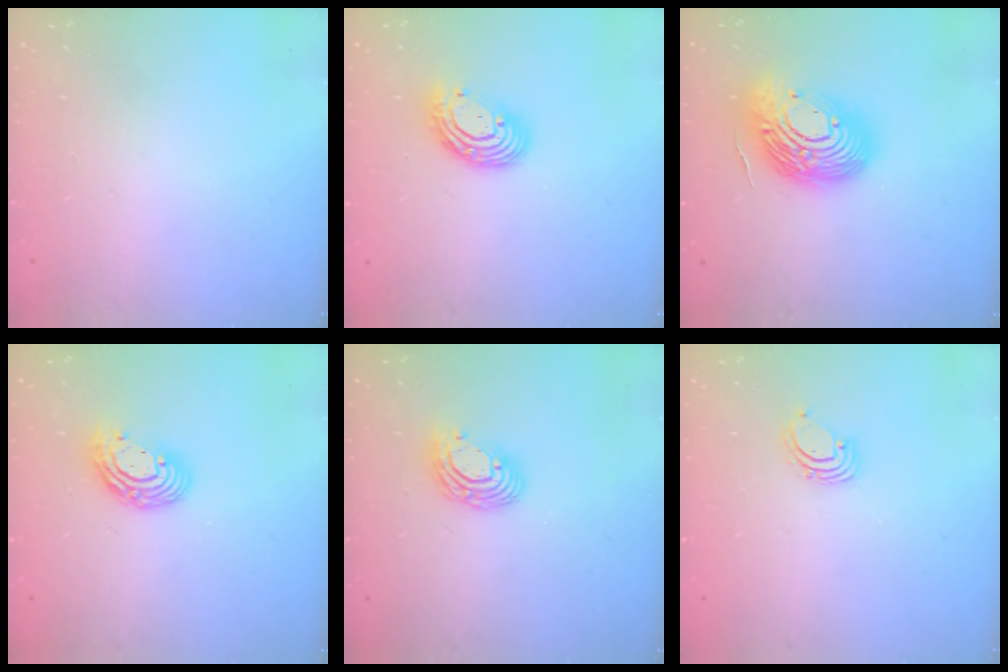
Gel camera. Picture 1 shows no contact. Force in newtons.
{"total": 10.5, "press": 10.4, "slide": 1.1}
{"total": 20.0, "press": 20.0, "slide": 1.6}
{"total": 9.9, "press": 9.9, "slide": 0.8}
{"total": 9.9, "press": 9.8, "slide": 0.7}
{"total": 1.6, "press": 1.6, "slide": 0.1}